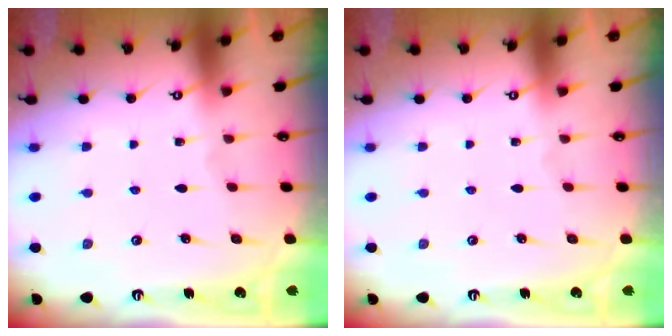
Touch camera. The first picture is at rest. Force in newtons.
{"total": 0.0}